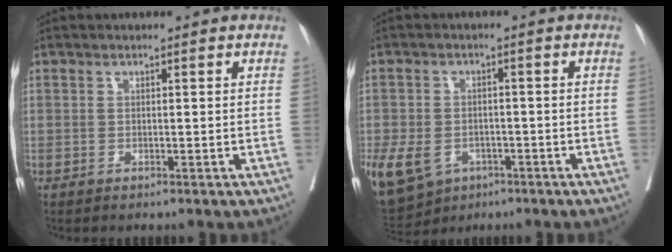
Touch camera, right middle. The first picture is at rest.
{"total": 17.8, "force": [-8.1, 13.8, 7.9], "torque": [-0.254, -0.011, -0.118]}